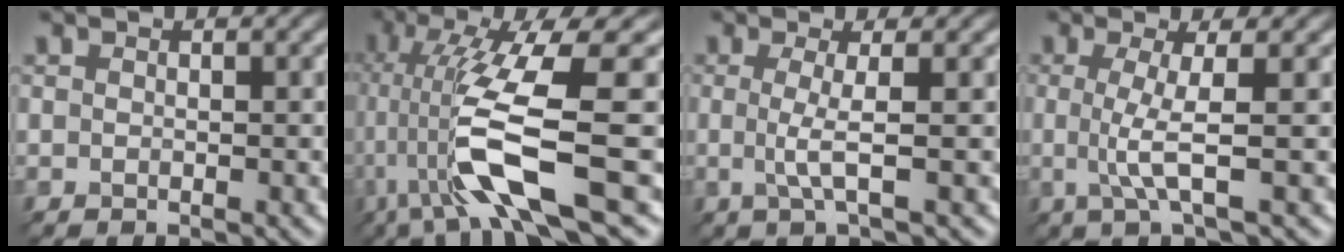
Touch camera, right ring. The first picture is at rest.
{"total": 9.8, "force": [-1.7, 1.2, 9.6], "torque": [-0.182, 0.006, -0.013]}
{"total": 1.7, "force": [0.0, -0.2, 1.7], "torque": [-0.043, 0.001, 0.008]}
{"total": 2.7, "force": [0.0, 0.0, 2.7], "torque": [-0.062, 0.003, 0.009]}